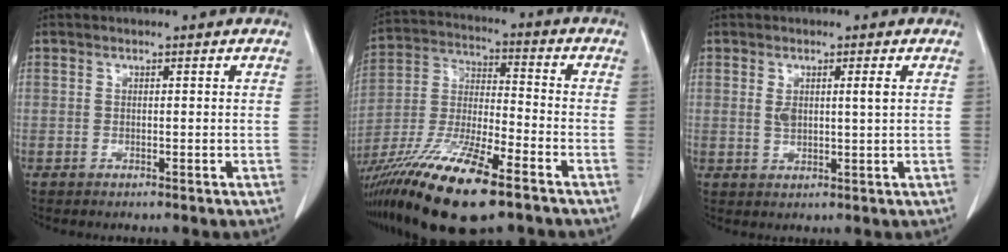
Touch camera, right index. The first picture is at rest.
{"total": 21.3, "force": [-13.6, 4.5, 15.8], "torque": [-0.336, -0.042, -0.246]}
{"total": 3.2, "force": [0.9, 0.5, 3.1], "torque": [-0.057, 0.003, 0.019]}